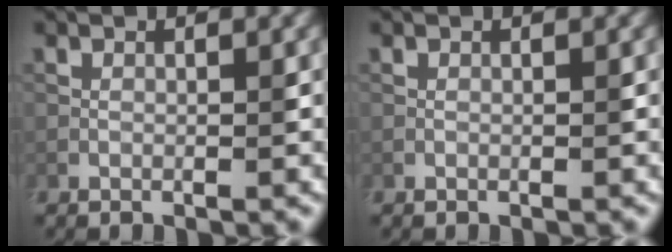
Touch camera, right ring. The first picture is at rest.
{"total": 0.0}